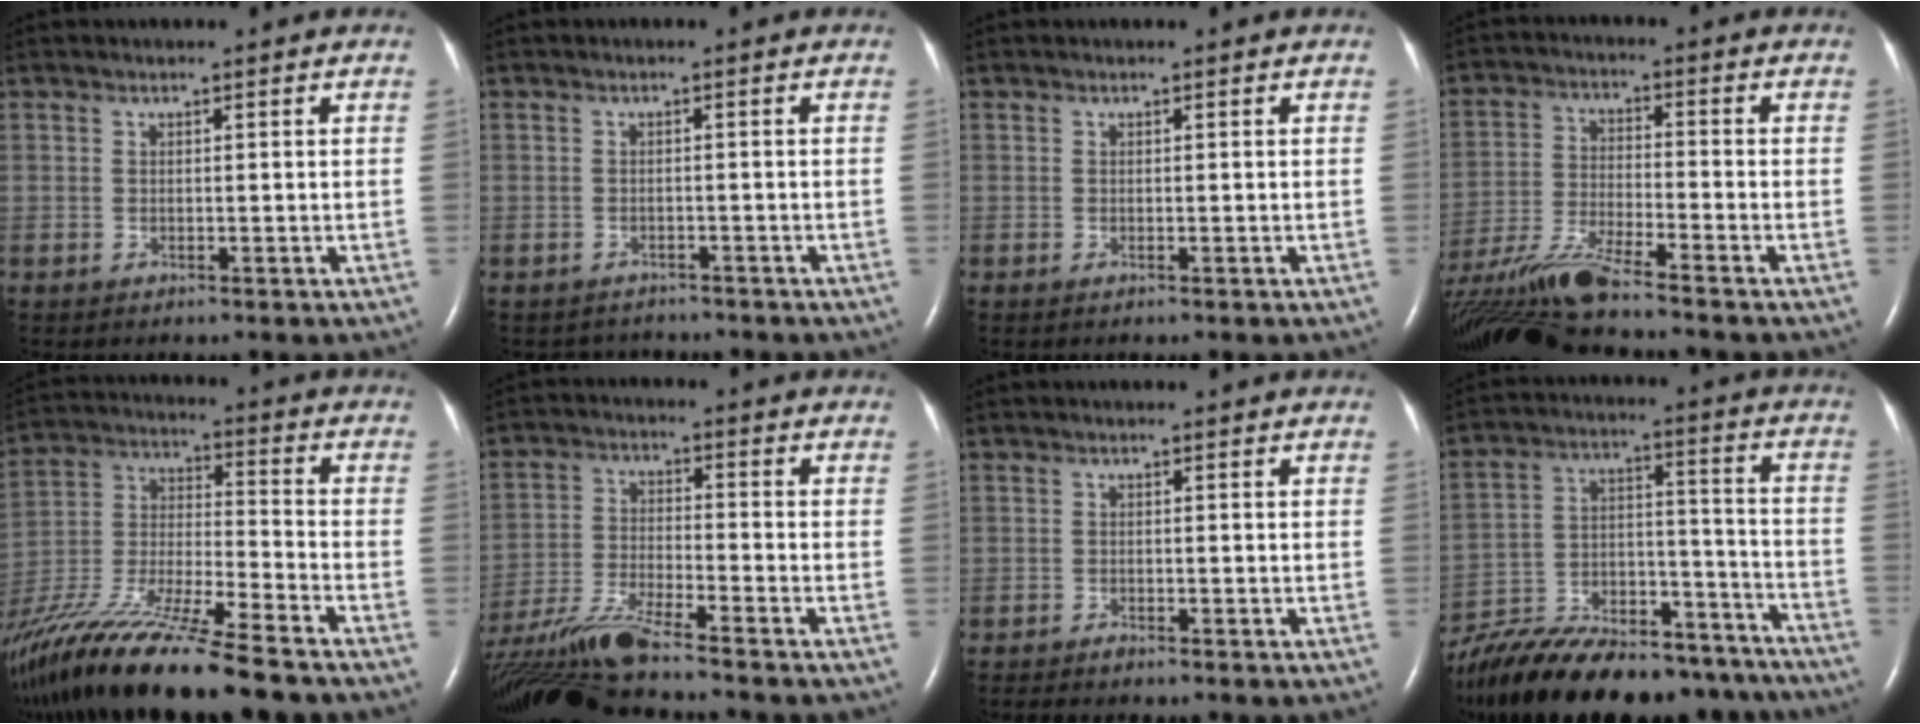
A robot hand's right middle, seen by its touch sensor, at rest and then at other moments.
{"total": 2.9, "force": [-2.8, 0.8, -0.3], "torque": [0.004, -0.001, -0.040]}
{"total": 0.0}
{"total": 12.7, "force": [-11.1, -1.3, 6.1], "torque": [-0.124, -0.018, -0.204]}
{"total": 22.4, "force": [-18.2, 0.8, 13.1], "torque": [-0.281, -0.051, -0.337]}
{"total": 13.9, "force": [-12.1, -0.8, 6.7], "torque": [-0.140, -0.019, -0.218]}
{"total": 1.3, "force": [-1.1, 0.0, 0.5], "torque": [-0.016, -0.004, -0.019]}
{"total": 30.8, "force": [-26.4, 8.5, 13.3], "torque": [-0.219, -0.017, -0.392]}